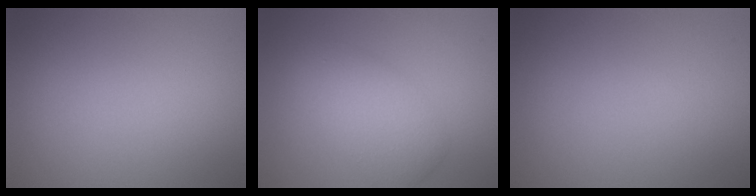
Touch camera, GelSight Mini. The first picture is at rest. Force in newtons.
{"total": 4.1, "press": 4.1, "slide": 0.2}
{"total": 0.0}